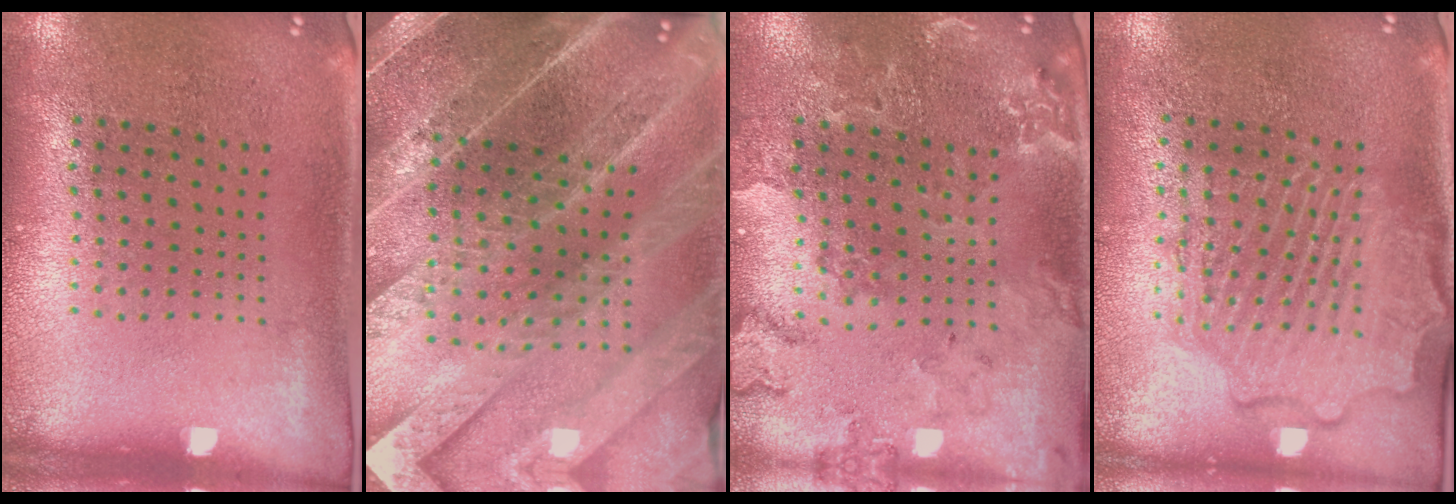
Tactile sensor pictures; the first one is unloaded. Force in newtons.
{"total": 5.2, "press": 4.5, "slide": 2.7}
{"total": 0.7, "press": 0.7, "slide": 0.2}
{"total": 2.5, "press": 2.4, "slide": 0.3}